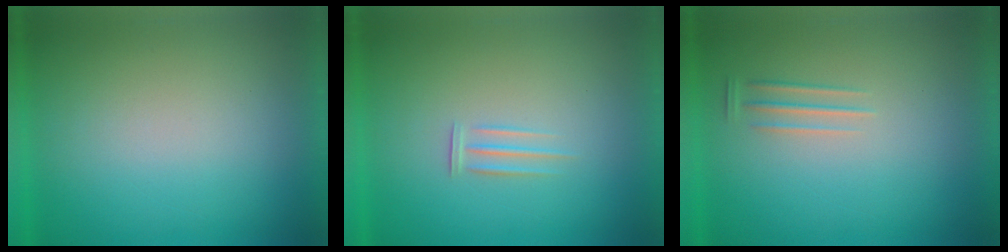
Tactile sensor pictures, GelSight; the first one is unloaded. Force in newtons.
{"total": 1.7}
{"total": 1.7}